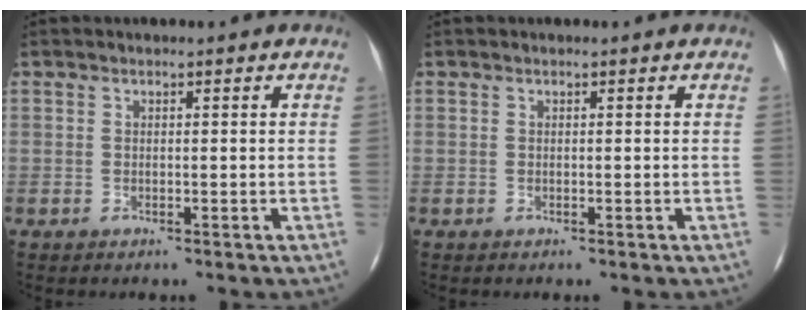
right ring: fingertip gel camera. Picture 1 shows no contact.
{"total": 0.0}